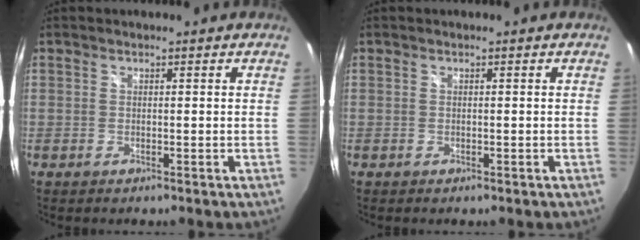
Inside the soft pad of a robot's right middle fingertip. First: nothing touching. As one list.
[{"total": 0.0}]